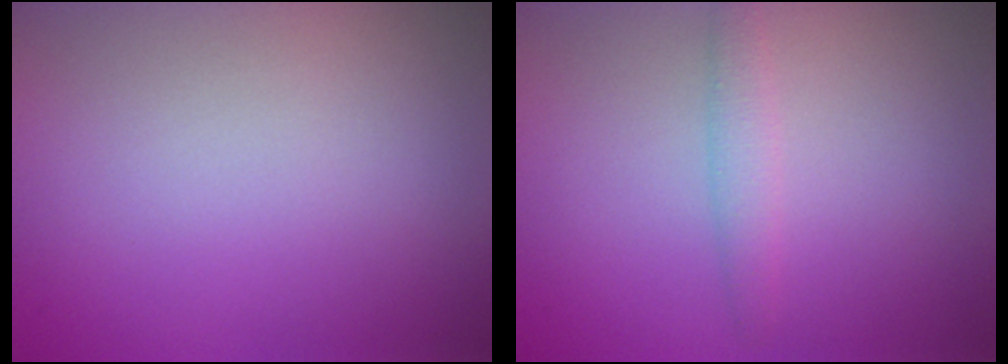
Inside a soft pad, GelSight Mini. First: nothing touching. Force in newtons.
{"total": 1.5, "press": 1.5, "slide": 0.1}